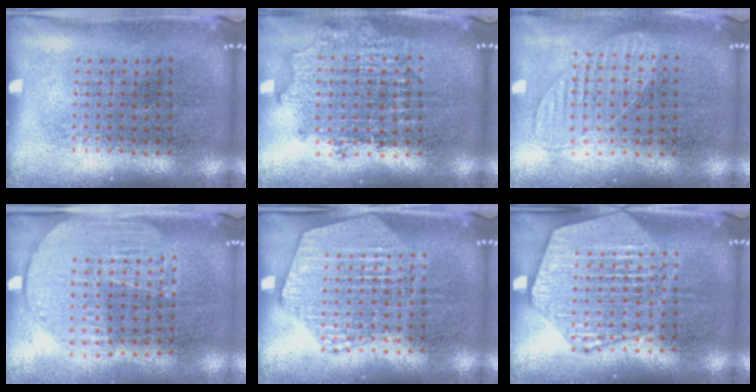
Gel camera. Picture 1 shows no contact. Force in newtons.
{"total": 1.8, "press": 1.4, "slide": 1.1}
{"total": 0.9, "press": 0.9, "slide": 0.2}
{"total": 1.6, "press": 1.4, "slide": 0.7}
{"total": 1.9, "press": 1.8, "slide": 0.5}
{"total": 3.2, "press": 3.1, "slide": 0.4}